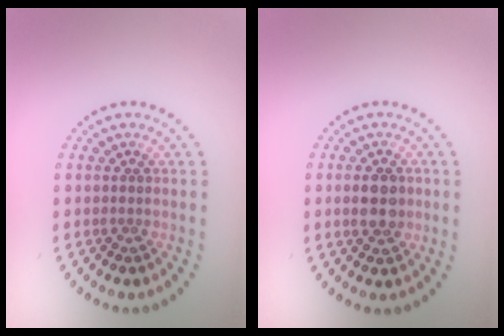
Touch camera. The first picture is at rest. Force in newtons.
{"total": 3.3, "press": 3.2, "slide": 0.3}